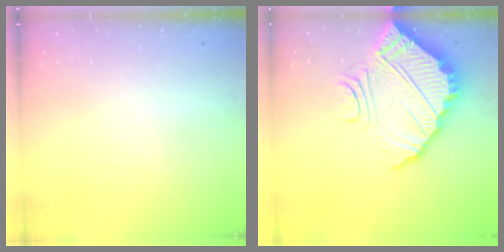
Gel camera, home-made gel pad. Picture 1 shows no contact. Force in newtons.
{"total": 10.5, "press": 10.4, "slide": 0.7}